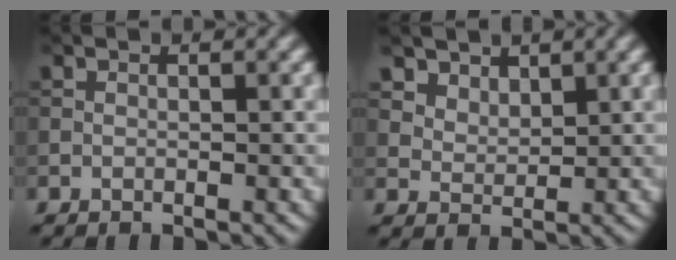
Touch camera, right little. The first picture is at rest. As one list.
[{"total": 3.3, "force": [2.5, 1.8, 1.0], "torque": [-0.033, -0.017, 0.067]}]